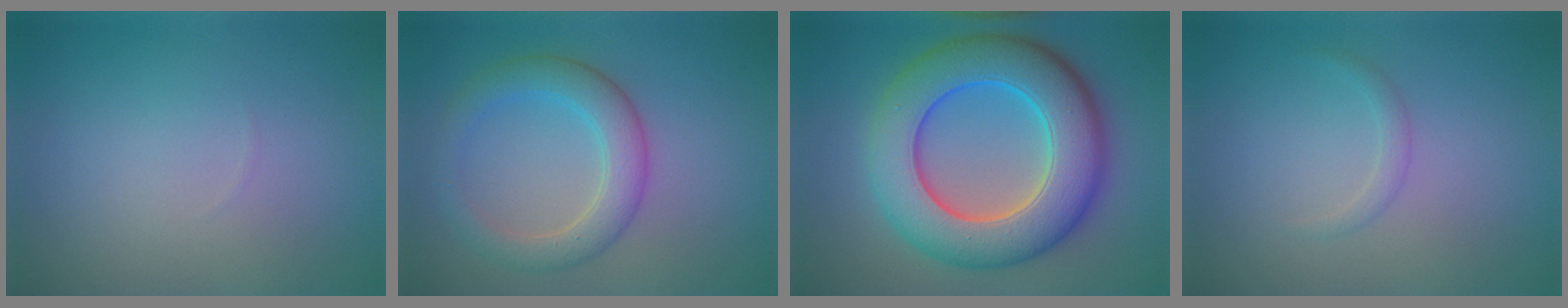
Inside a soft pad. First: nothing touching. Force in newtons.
{"total": 4.3, "press": 4.3, "slide": 0.2}
{"total": 11.1, "press": 11.1, "slide": 0.5}
{"total": 0.9, "press": 0.9, "slide": 0.0}